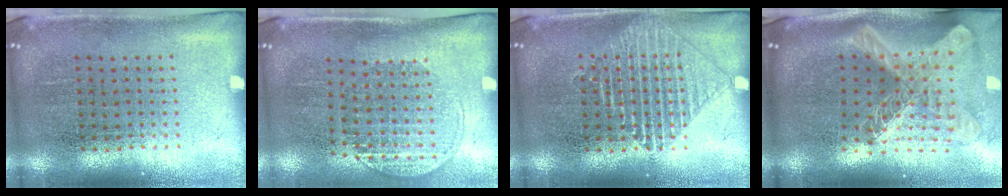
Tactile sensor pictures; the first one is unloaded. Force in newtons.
{"total": 1.5, "press": 1.3, "slide": 0.8}
{"total": 2.3, "press": 2.3, "slide": 0.3}
{"total": 2.8, "press": 2.0, "slide": 1.9}